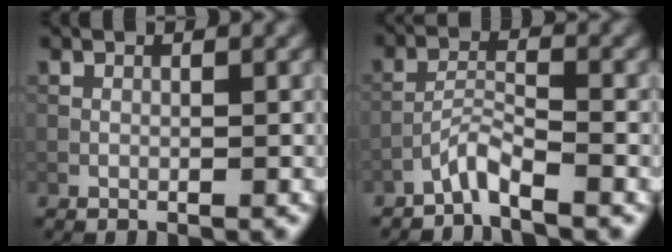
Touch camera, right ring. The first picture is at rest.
{"total": 2.6, "force": [-2.3, 0.0, 1.2], "torque": [-0.021, 0.009, -0.054]}